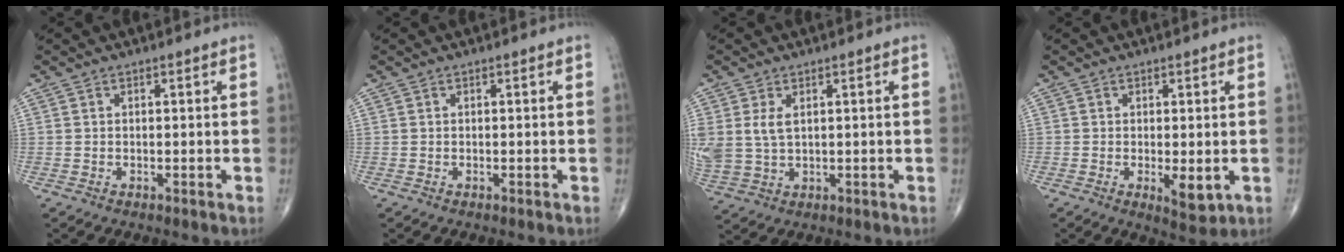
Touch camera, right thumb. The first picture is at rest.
{"total": 0.0}
{"total": 7.1, "force": [1.6, 4.5, 5.2], "torque": [-0.128, 0.001, 0.044]}
{"total": 4.4, "force": [-0.8, 1.8, 3.9], "torque": [-0.054, -0.013, -0.007]}